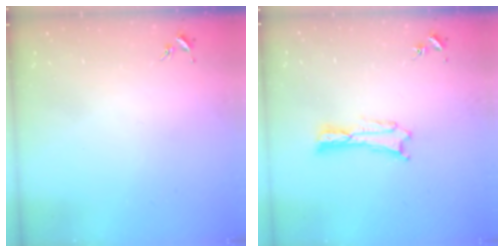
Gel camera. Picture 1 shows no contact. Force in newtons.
{"total": 0.5, "press": 0.5, "slide": 0.2}